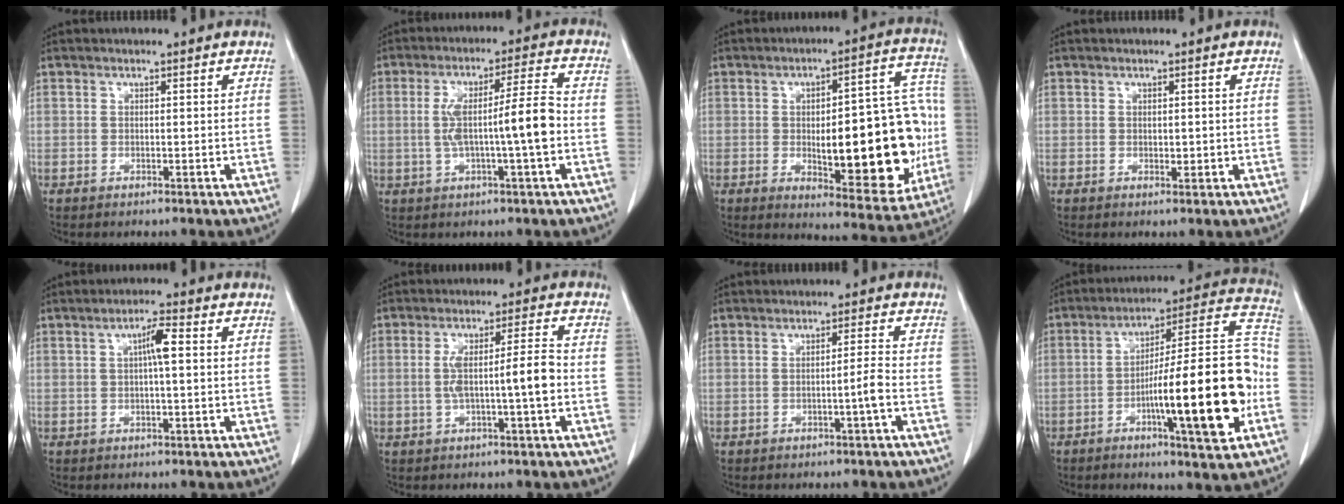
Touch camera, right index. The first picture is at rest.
{"total": 9.7, "force": [-1.1, 0.0, 9.6], "torque": [-0.171, 0.018, -0.019]}
{"total": 22.3, "force": [-2.7, 7.1, 21.0], "torque": [-0.231, 0.023, -0.015]}
{"total": 1.2, "force": [0.0, 0.7, 1.0], "torque": [-0.012, -0.001, 0.002]}
{"total": 3.6, "force": [0.6, 0.3, 3.6], "torque": [-0.063, 0.008, 0.009]}
{"total": 7.1, "force": [-1.0, 0.1, 7.0], "torque": [-0.129, 0.016, -0.013]}
{"total": 2.6, "force": [-1.0, -0.7, 2.3], "torque": [-0.037, 0.000, -0.018]}
{"total": 21.1, "force": [-5.8, 1.8, 20.3], "torque": [-0.277, 0.016, -0.084]}